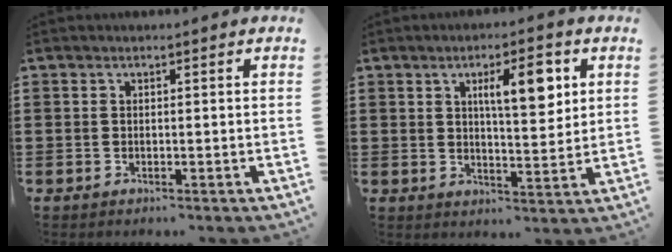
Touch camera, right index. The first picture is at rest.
{"total": 7.1, "force": [2.7, 2.2, 6.3], "torque": [-0.096, -0.004, 0.035]}